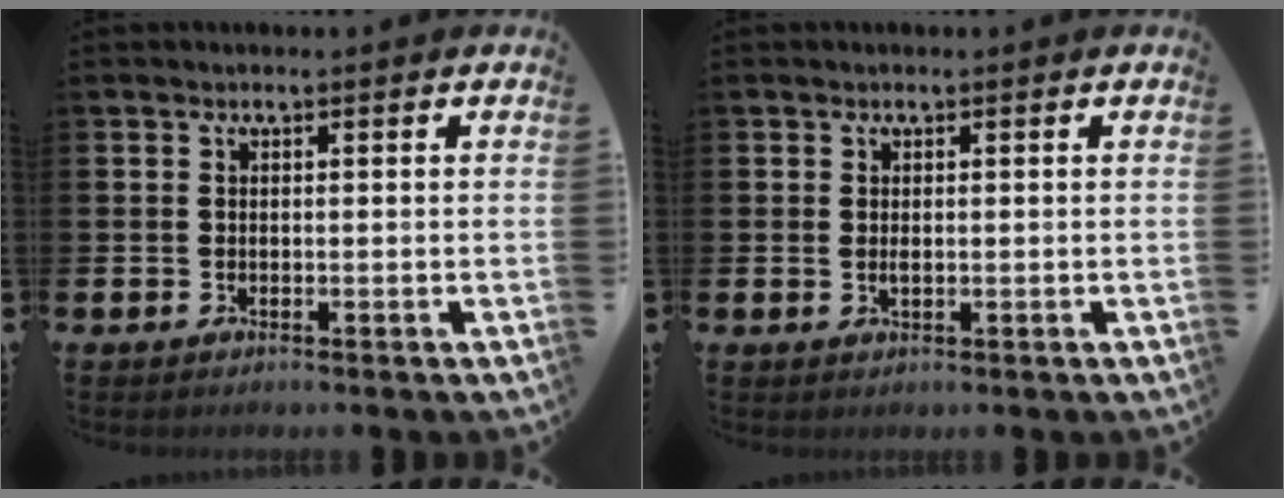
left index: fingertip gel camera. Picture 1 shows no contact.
{"total": 0.9, "force": [0.2, 0.4, 0.8], "torque": [-0.016, 0.004, 0.002]}